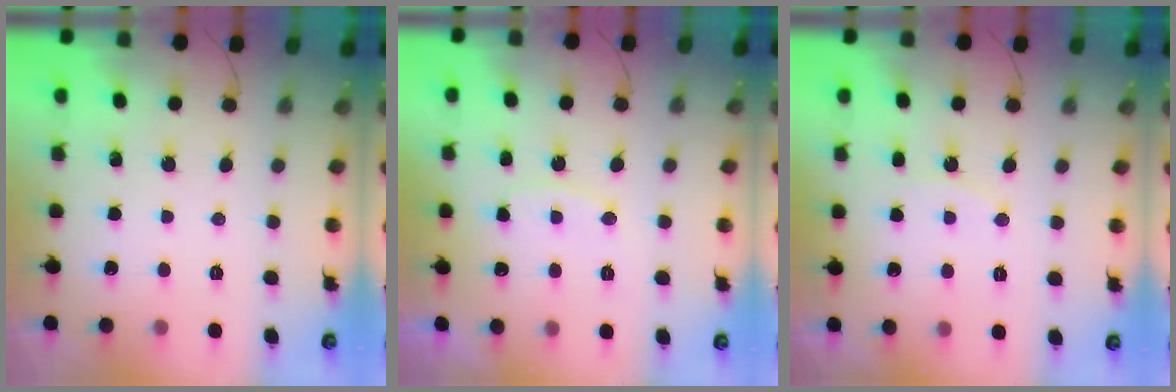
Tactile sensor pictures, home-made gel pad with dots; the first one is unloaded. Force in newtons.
{"total": 7.6, "press": 7.6, "slide": 0.3}
{"total": 5.5, "press": 5.5, "slide": 0.5}